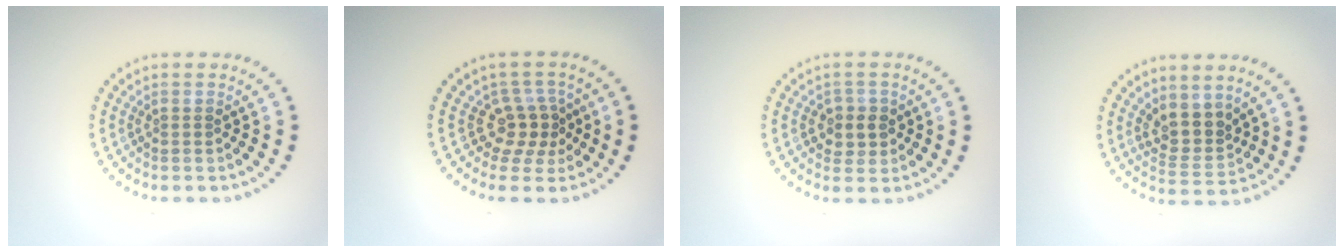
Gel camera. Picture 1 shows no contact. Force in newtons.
{"total": 2.9, "press": 2.1, "slide": 2.0}
{"total": 2.3, "press": 2.2, "slide": 0.7}
{"total": 2.9, "press": 2.4, "slide": 1.7}